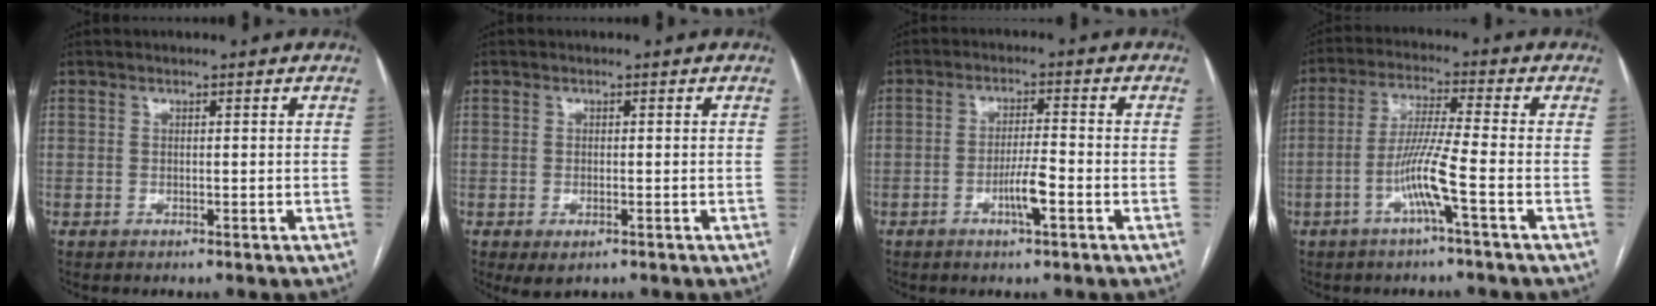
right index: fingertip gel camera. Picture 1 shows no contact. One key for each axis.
{"total": 2.6, "fx": -1.1, "fy": 1.2, "fz": 2.0, "tx": -0.037, "ty": -0.005, "tz": -0.007}
{"total": 8.0, "fx": -3.2, "fy": 0.6, "fz": 7.3, "tx": -0.139, "ty": -0.002, "tz": -0.056}
{"total": 7.6, "fx": -3.0, "fy": -0.9, "fz": 6.9, "tx": -0.139, "ty": 0.002, "tz": -0.059}